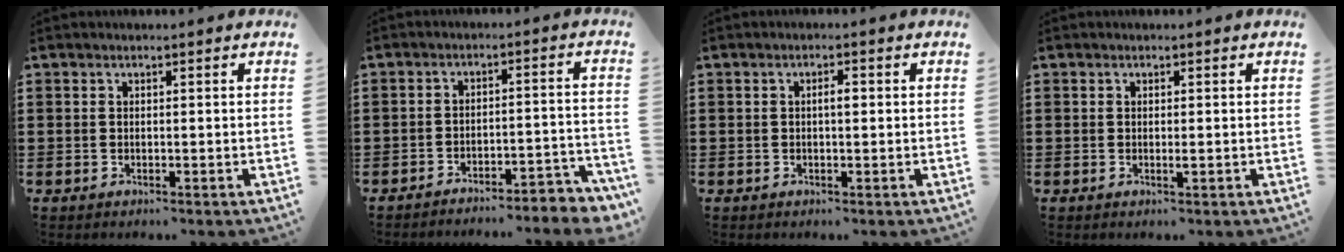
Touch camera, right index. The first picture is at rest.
{"total": 4.2, "force": [-4.1, 0.2, 0.9], "torque": [-0.020, -0.001, -0.086]}
{"total": 1.7, "force": [0.1, 0.5, 1.6], "torque": [-0.030, 0.004, -0.001]}
{"total": 0.9, "force": [-0.1, 0.1, 0.9], "torque": [-0.016, -0.004, 0.000]}